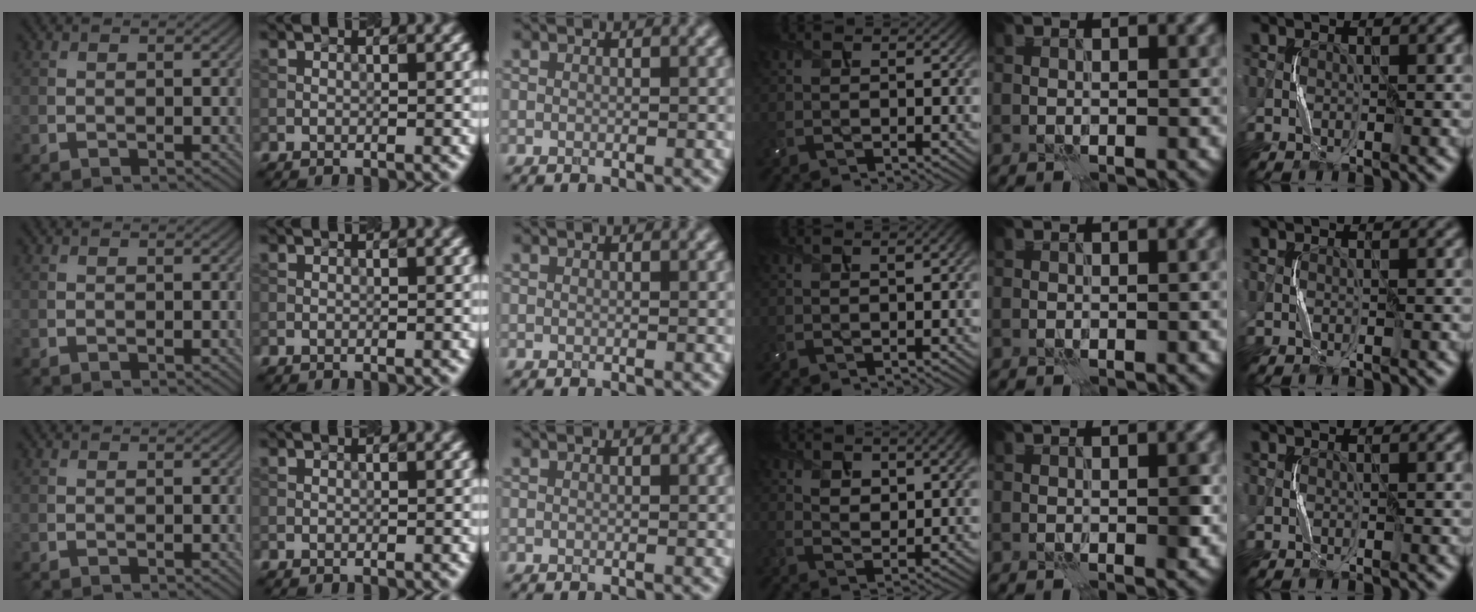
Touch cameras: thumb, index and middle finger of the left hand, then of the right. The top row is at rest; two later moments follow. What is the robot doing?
{"motion": "squeeze", "object": "air blower"}